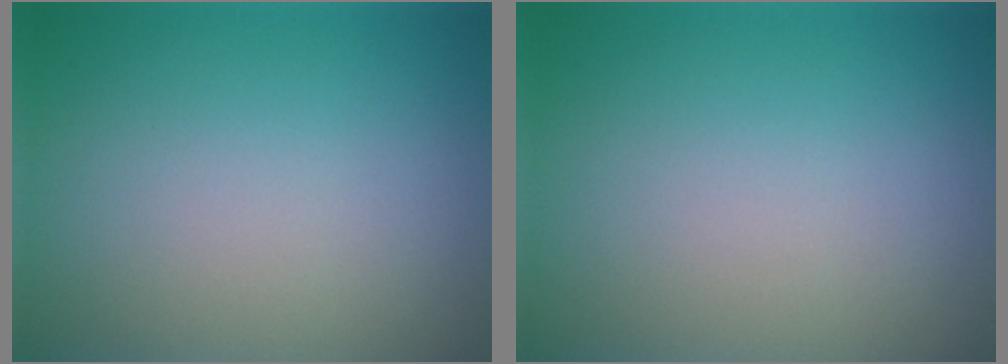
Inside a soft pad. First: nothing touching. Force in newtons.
{"total": 0.0}